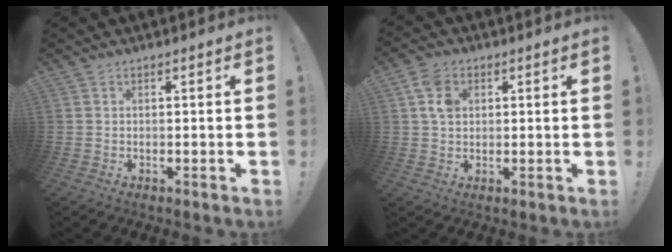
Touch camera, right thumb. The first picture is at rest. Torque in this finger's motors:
{"motor_torque": [1.00, 1.23, 0.41, -0.47, 0.00]}